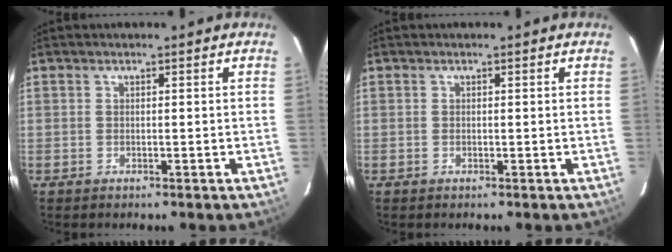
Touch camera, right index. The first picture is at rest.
{"total": 0.0}